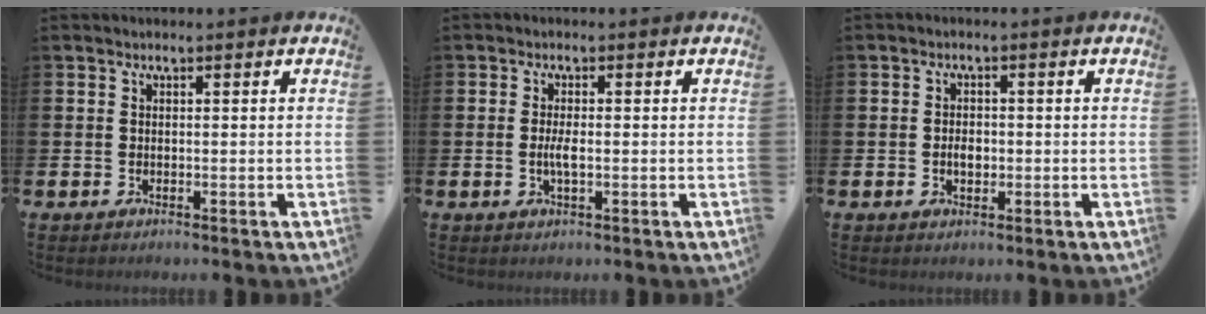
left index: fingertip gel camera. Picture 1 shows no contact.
{"total": 2.1, "force": [-0.3, 0.6, 2.0], "torque": [-0.036, -0.001, -0.007]}
{"total": 2.3, "force": [-0.3, 1.5, 1.8], "torque": [-0.015, -0.002, -0.010]}